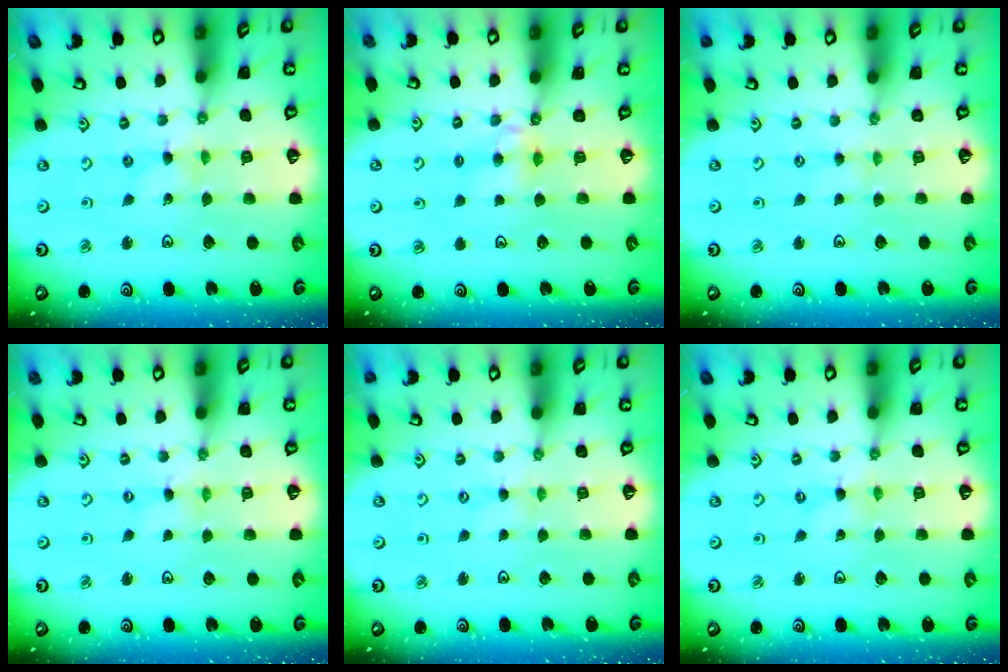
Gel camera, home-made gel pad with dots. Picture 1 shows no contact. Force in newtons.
{"total": 4.6, "press": 4.6, "slide": 0.6}
{"total": 1.0, "press": 0.9, "slide": 0.2}
{"total": 0.0}
{"total": 0.0}
{"total": 0.0}